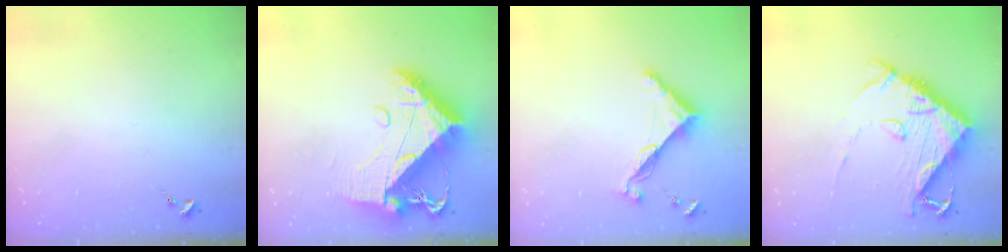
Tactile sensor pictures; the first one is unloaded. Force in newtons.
{"total": 16.5, "press": 16.4, "slide": 1.8}
{"total": 9.0, "press": 9.0, "slide": 0.6}
{"total": 14.2, "press": 14.1, "slide": 1.7}